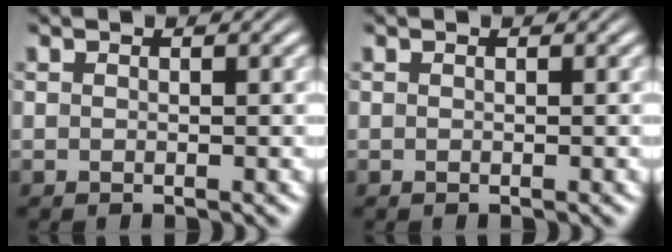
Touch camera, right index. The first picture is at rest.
{"total": 0.0}